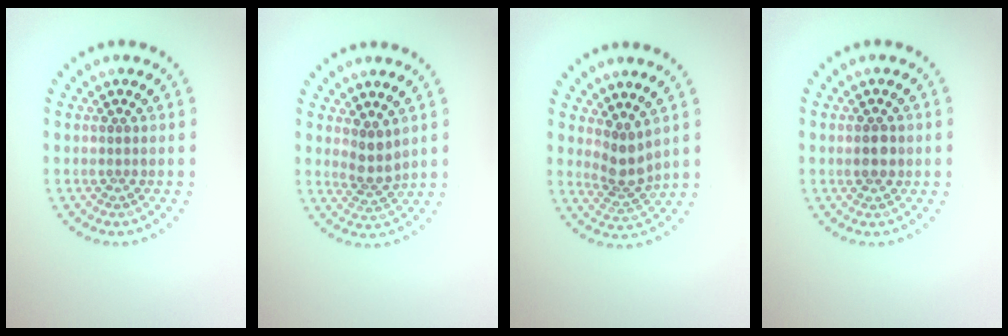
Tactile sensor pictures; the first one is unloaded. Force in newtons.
{"total": 2.1, "press": 1.7, "slide": 1.2}
{"total": 2.6, "press": 2.0, "slide": 1.7}
{"total": 2.0, "press": 1.9, "slide": 0.1}